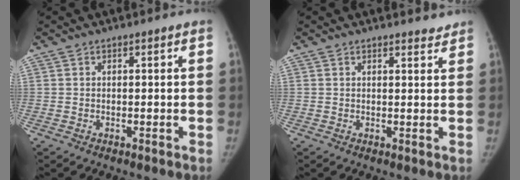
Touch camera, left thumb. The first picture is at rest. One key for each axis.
{"total": 2.1, "fx": 2.0, "fy": 0.5, "fz": 0.3, "tx": 0.003, "ty": -0.016, "tz": 0.022}